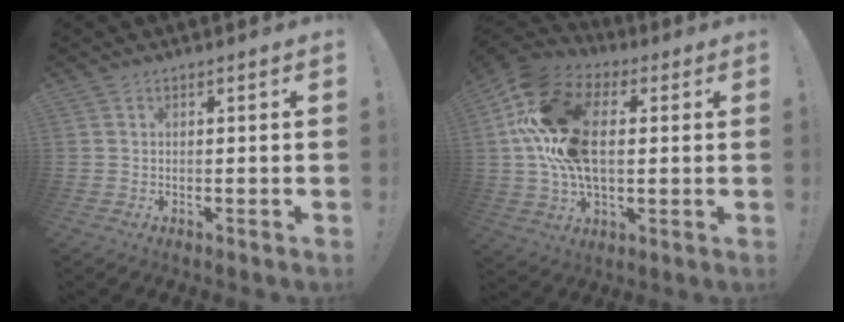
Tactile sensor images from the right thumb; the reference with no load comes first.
{"total": 21.7, "force": [3.3, 13.6, 16.5], "torque": [-0.322, 0.010, 0.057]}